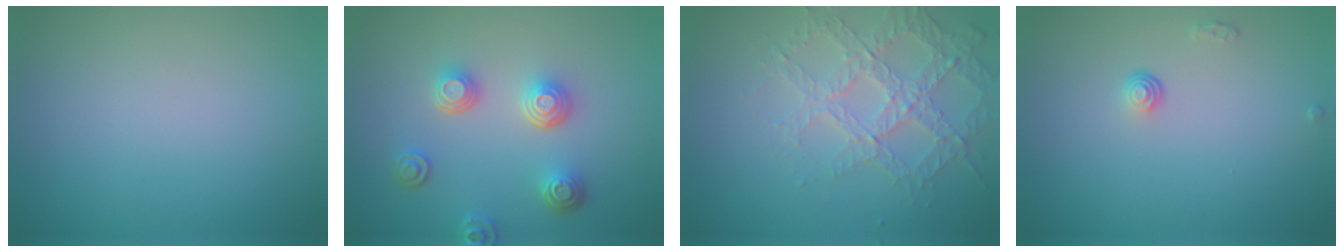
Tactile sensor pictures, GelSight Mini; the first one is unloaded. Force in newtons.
{"total": 3.9, "press": 3.3, "slide": 2.2}
{"total": 3.6, "press": 3.3, "slide": 1.4}
{"total": 1.0, "press": 0.7, "slide": 0.8}